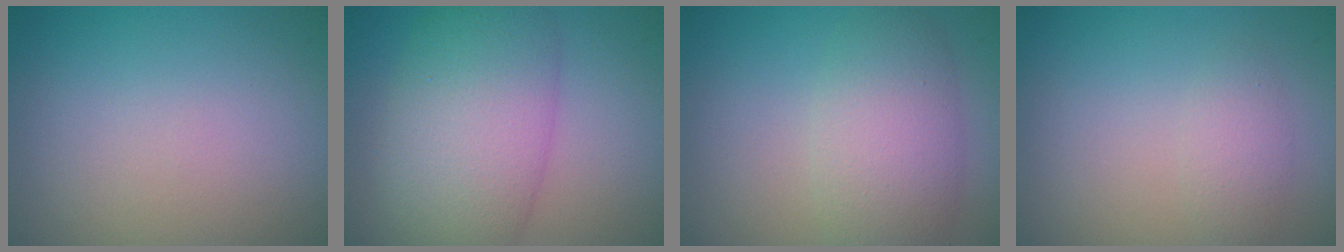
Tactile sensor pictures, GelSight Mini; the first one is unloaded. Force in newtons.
{"total": 9.5, "press": 9.5, "slide": 0.3}
{"total": 5.3, "press": 5.3, "slide": 0.3}
{"total": 1.6, "press": 1.6, "slide": 0.1}